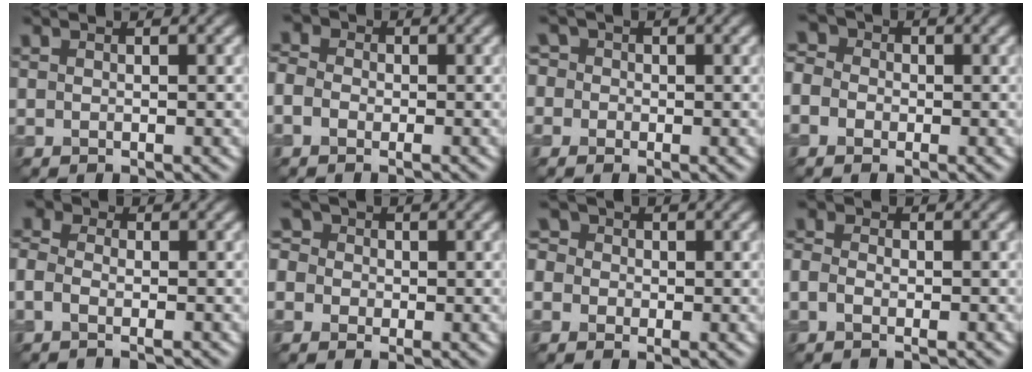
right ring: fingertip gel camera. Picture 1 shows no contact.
{"total": 4.8, "force": [-1.0, 3.8, 2.8], "torque": [-0.060, 0.019, -0.034]}
{"total": 2.4, "force": [0.1, 2.3, 0.8], "torque": [-0.004, 0.024, -0.031]}
{"total": 4.3, "force": [-0.9, 3.6, 2.2], "torque": [-0.054, 0.021, -0.034]}
{"total": 5.3, "force": [-1.6, 3.8, 3.3], "torque": [-0.063, 0.020, -0.044]}
{"total": 3.9, "force": [-0.6, 3.5, 1.6], "torque": [-0.039, 0.026, -0.038]}
{"total": 3.2, "force": [-0.2, 3.0, 1.3], "torque": [-0.027, 0.025, -0.031]}
{"total": 3.7, "force": [-1.1, 2.7, 2.2], "torque": [-0.029, 0.017, -0.032]}